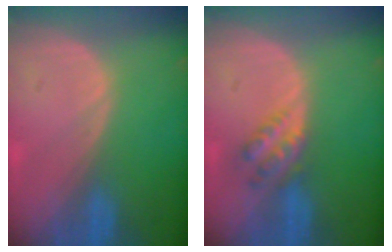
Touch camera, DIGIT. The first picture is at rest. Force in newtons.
{"total": 4.5, "press": 3.9, "slide": 2.2}